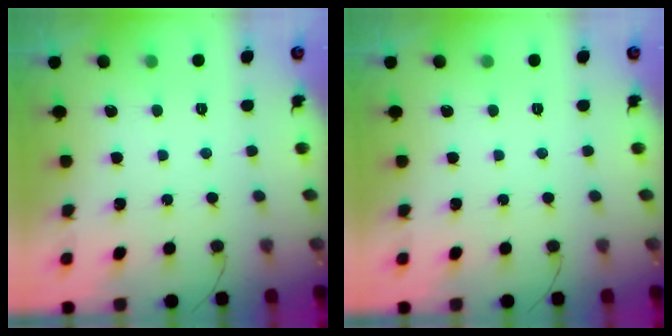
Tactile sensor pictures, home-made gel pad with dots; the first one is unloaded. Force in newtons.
{"total": 0.0}